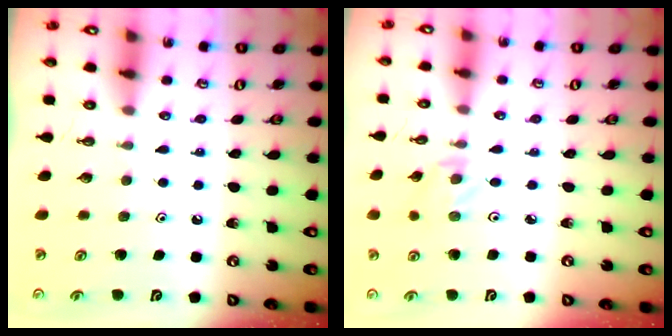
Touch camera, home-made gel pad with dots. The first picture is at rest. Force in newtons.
{"total": 0.9, "press": 0.9, "slide": 0.2}